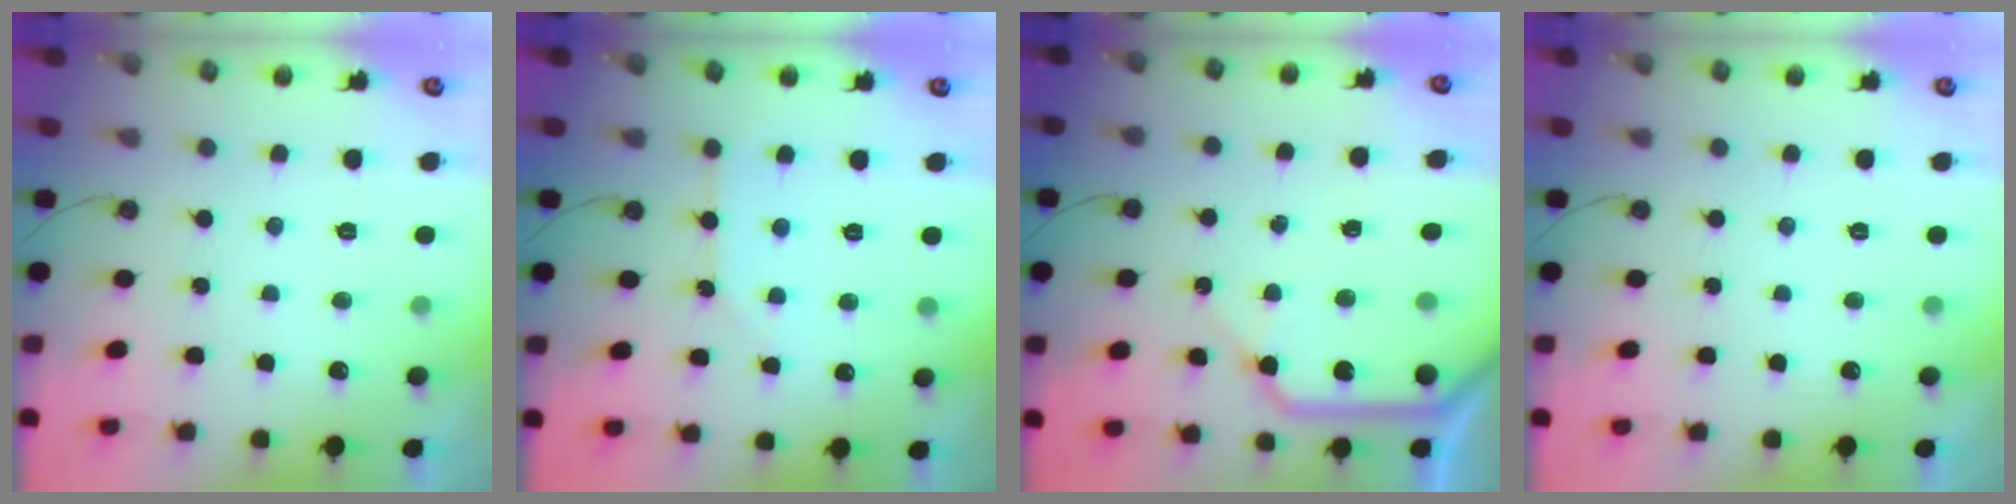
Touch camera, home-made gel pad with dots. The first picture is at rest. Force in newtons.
{"total": 2.5, "press": 2.4, "slide": 0.5}
{"total": 12.4, "press": 12.4, "slide": 1.0}
{"total": 0.0}